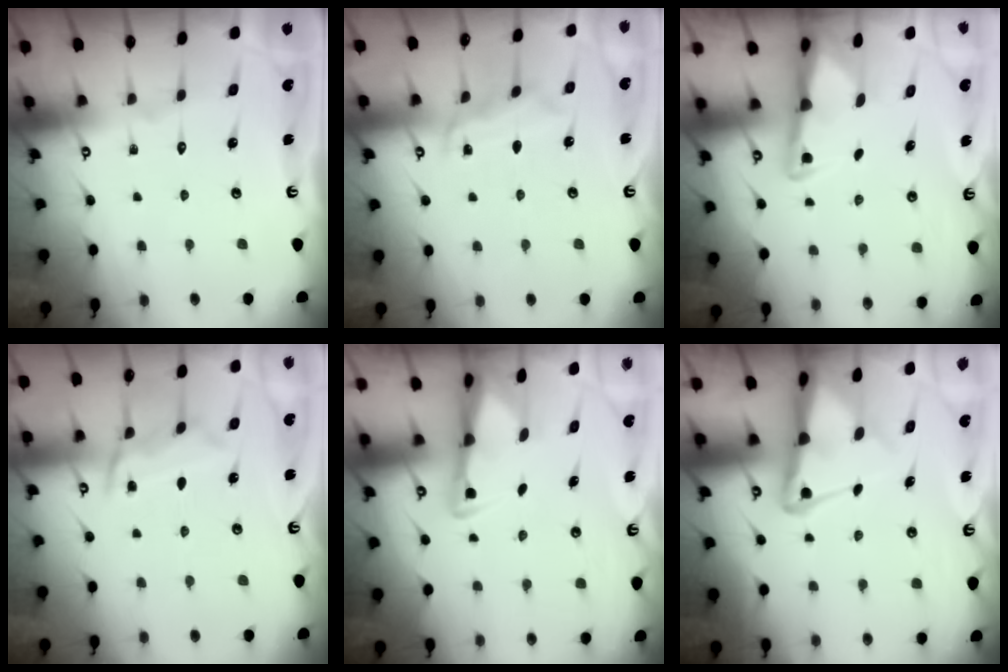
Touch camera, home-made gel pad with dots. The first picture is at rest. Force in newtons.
{"total": 6.1, "press": 6.1, "slide": 0.8}
{"total": 2.7, "press": 2.7, "slide": 0.7}
{"total": 9.3, "press": 9.3, "slide": 0.6}
{"total": 2.9, "press": 2.9, "slide": 0.5}
{"total": 6.6, "press": 6.6, "slide": 0.7}